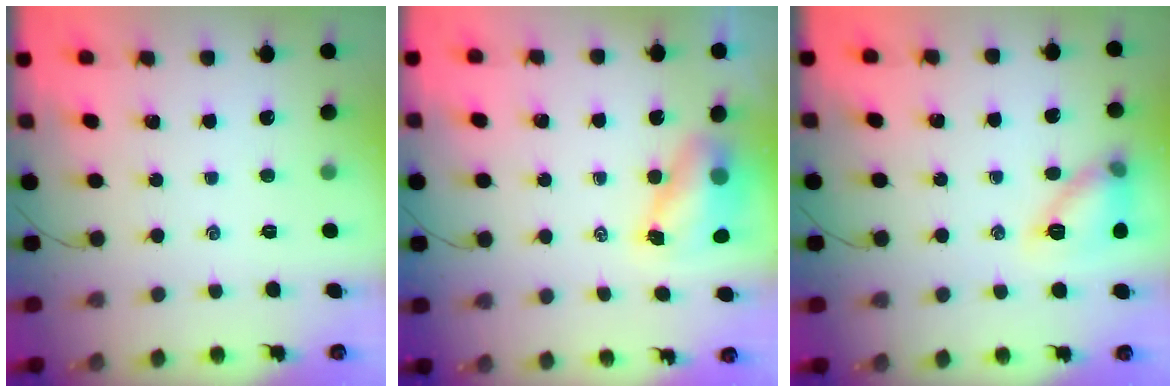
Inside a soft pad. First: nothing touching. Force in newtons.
{"total": 6.7, "press": 6.6, "slide": 0.9}
{"total": 11.9, "press": 11.9, "slide": 0.6}